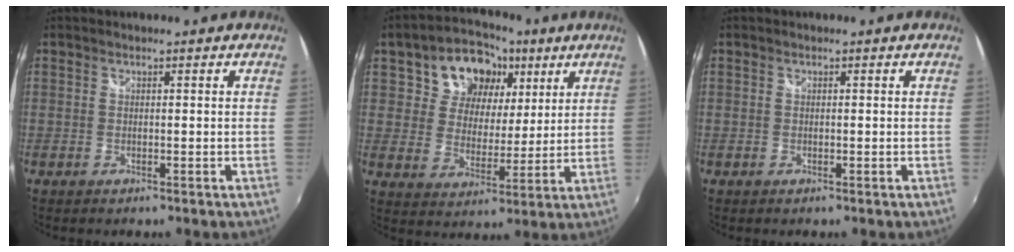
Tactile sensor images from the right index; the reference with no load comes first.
{"total": 13.3, "force": [6.5, 9.8, 6.3], "torque": [-0.130, 0.028, 0.108]}
{"total": 0.0}